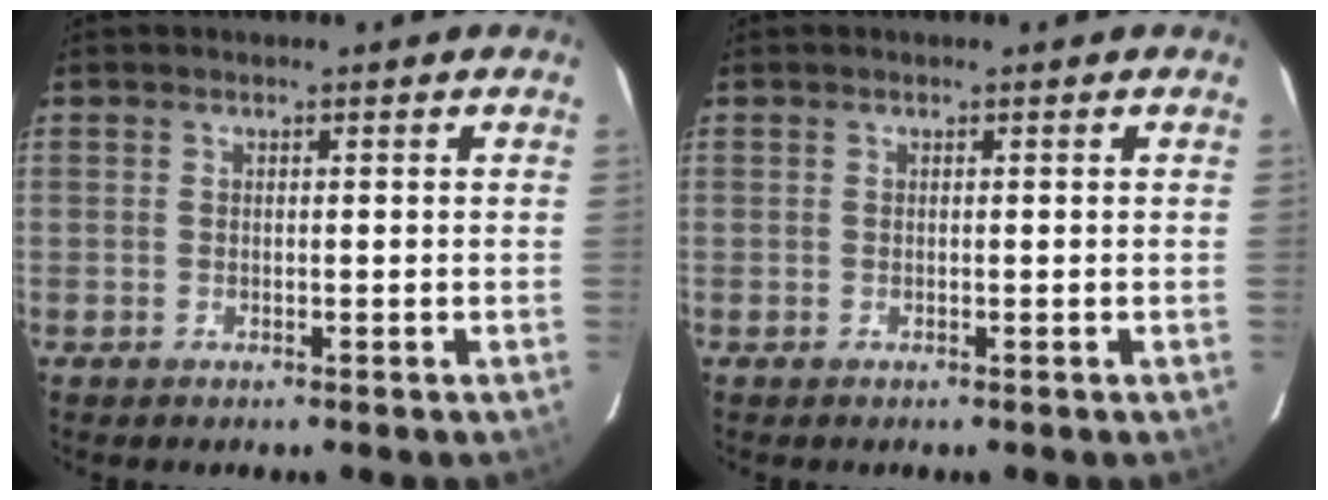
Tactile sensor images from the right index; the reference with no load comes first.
{"total": 0.0}